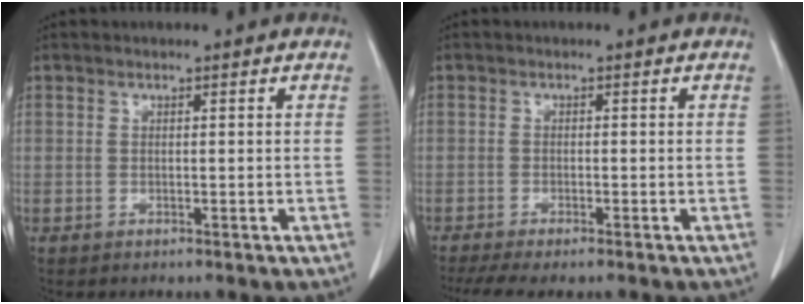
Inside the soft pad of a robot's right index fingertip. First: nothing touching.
{"total": 5.5, "force": [-4.4, 0.8, 3.2], "torque": [-0.052, -0.010, -0.072]}